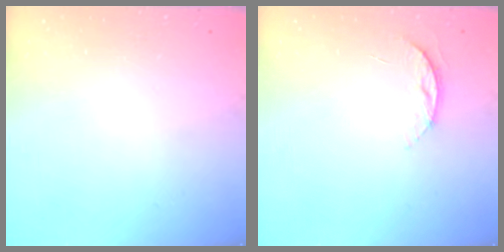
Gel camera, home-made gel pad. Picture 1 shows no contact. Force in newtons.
{"total": 5.8, "press": 5.8, "slide": 0.6}